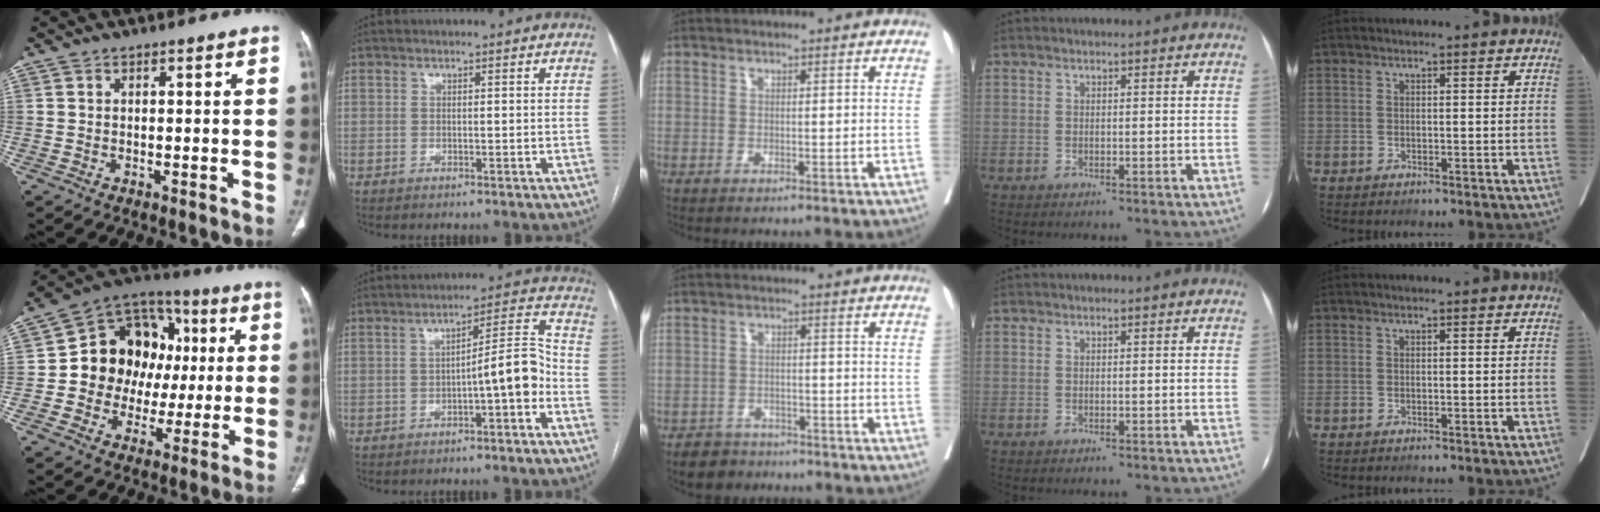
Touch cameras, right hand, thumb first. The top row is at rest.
{"thumb": {"total": 18.9, "force": [1.7, 15.3, 10.8], "torque": [-0.111, 0.033, 0.030]}, "index": {"total": 7.6, "force": [-2.6, 0.8, 7.0], "torque": [-0.095, 0.029, -0.037]}, "middle": {"total": 4.5, "force": [-3.8, 2.4, 0.4], "torque": [-0.009, 0.002, -0.064]}}